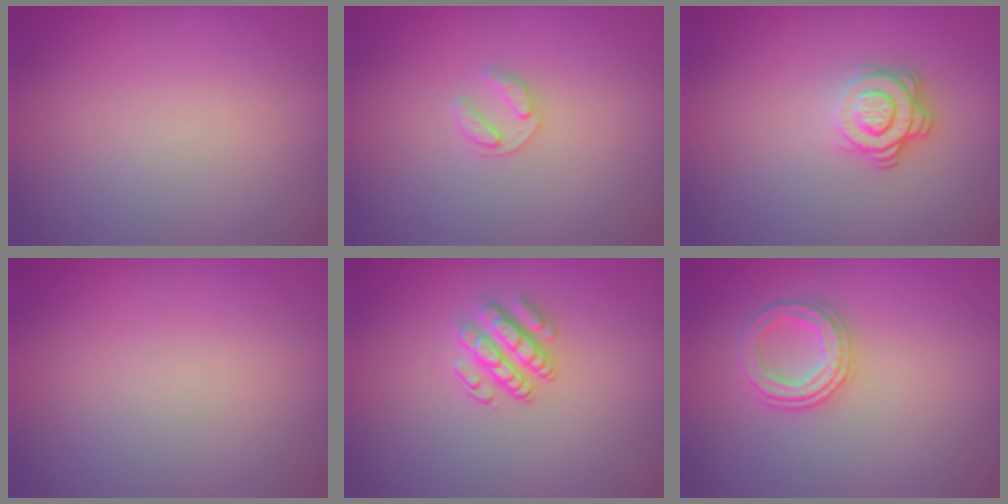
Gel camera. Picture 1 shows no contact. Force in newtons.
{"total": 1.3, "press": 1.3, "slide": 0.2}
{"total": 3.8, "press": 2.6, "slide": 2.7}
{"total": 0.0}
{"total": 2.9, "press": 2.5, "slide": 1.4}
{"total": 2.5, "press": 2.4, "slide": 0.9}